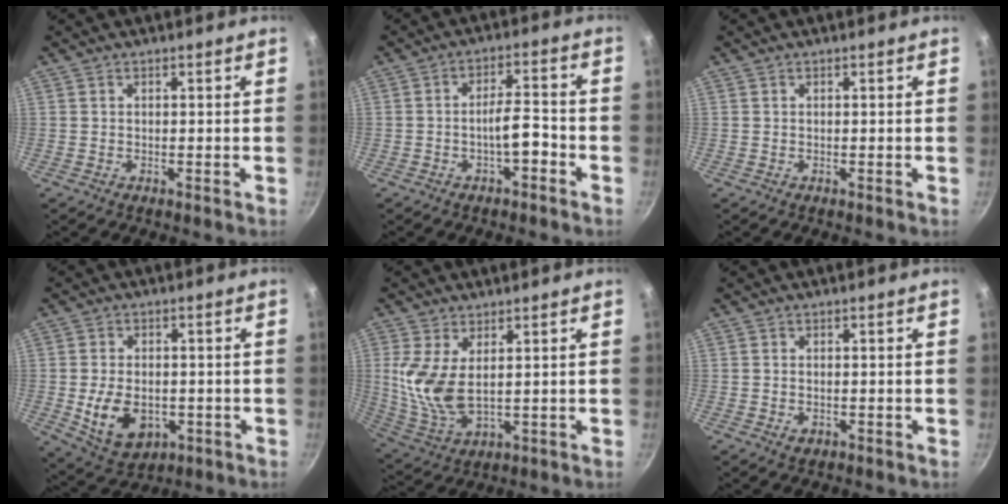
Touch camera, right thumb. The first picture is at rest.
{"total": 5.5, "force": [-2.6, 1.9, 4.4], "torque": [-0.064, 0.033, -0.040]}
{"total": 0.0}
{"total": 10.8, "force": [-2.0, 7.3, 7.7], "torque": [-0.118, -0.004, -0.018]}
{"total": 10.3, "force": [2.5, 5.2, 8.5], "torque": [-0.173, -0.021, 0.061]}
{"total": 1.7, "force": [-0.5, 1.2, 1.0], "torque": [-0.017, -0.001, -0.007]}